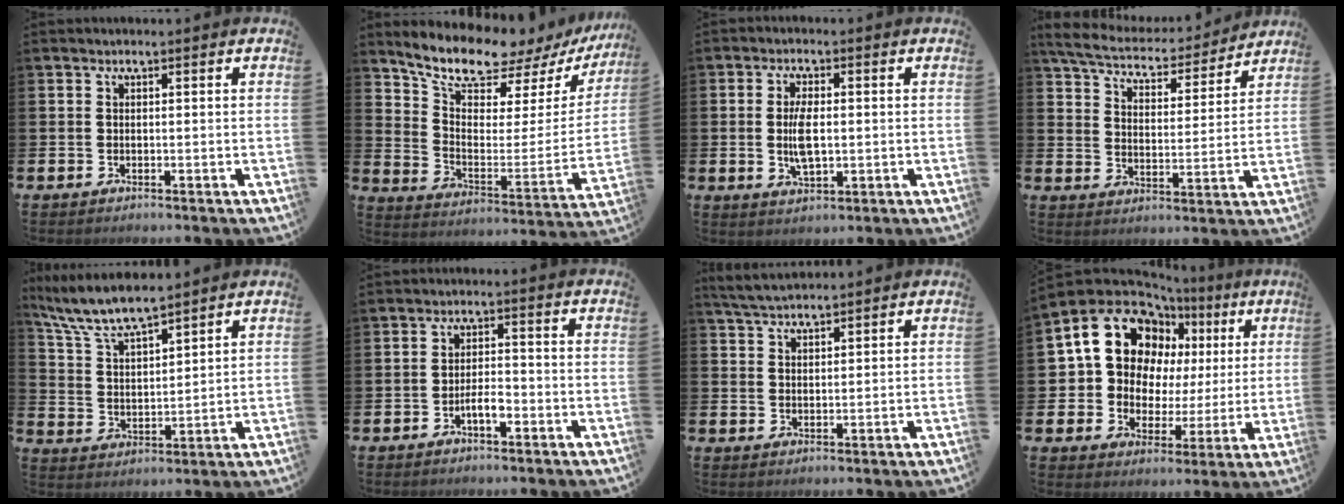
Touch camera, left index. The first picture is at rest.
{"total": 9.8, "force": [9.1, 2.7, 2.6], "torque": [-0.084, -0.074, 0.153]}
{"total": 4.9, "force": [0.1, 2.1, 4.4], "torque": [-0.087, 0.002, -0.002]}
{"total": 7.1, "force": [6.7, 1.4, 1.7], "torque": [-0.065, -0.049, 0.116]}
{"total": 7.4, "force": [6.9, 0.8, 2.6], "torque": [-0.077, -0.035, 0.122]}
{"total": 3.2, "force": [-1.6, 1.1, 2.5], "torque": [-0.038, 0.005, -0.031]}
{"total": 4.1, "force": [3.9, 0.6, 1.1], "torque": [-0.032, -0.011, 0.072]}
{"total": 13.4, "force": [6.0, 10.3, 6.1], "torque": [-0.155, -0.026, 0.113]}